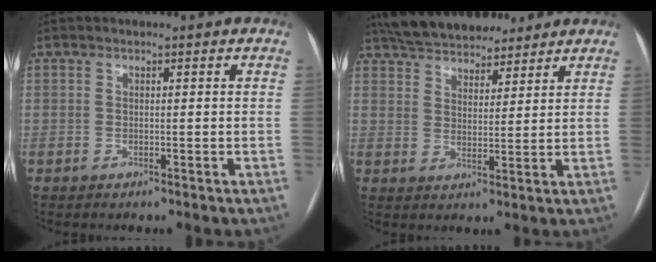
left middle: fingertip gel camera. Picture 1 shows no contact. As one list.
[{"total": 13.4, "force": [11.6, 4.5, 4.9], "torque": [-0.081, 0.026, 0.186]}]